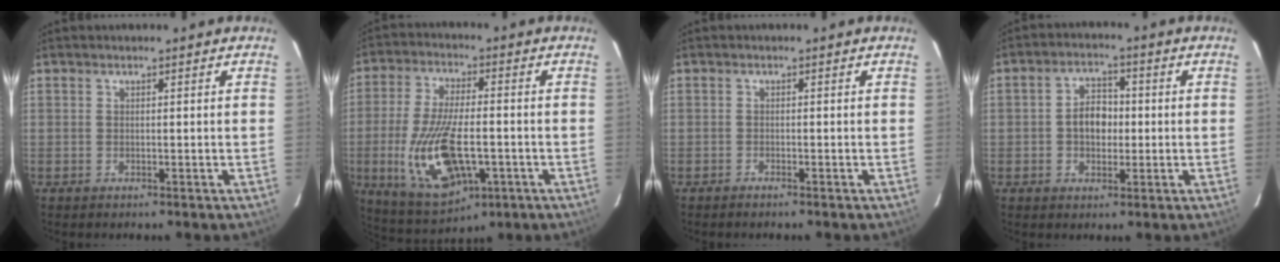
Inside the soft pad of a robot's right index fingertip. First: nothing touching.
{"total": 17.0, "force": [-4.3, 7.4, 14.7], "torque": [-0.307, -0.022, -0.063]}
{"total": 0.8, "force": [-0.8, 0.1, 0.2], "torque": [-0.009, 0.000, -0.016]}
{"total": 5.8, "force": [-0.4, 4.1, 4.0], "torque": [-0.069, 0.018, -0.003]}